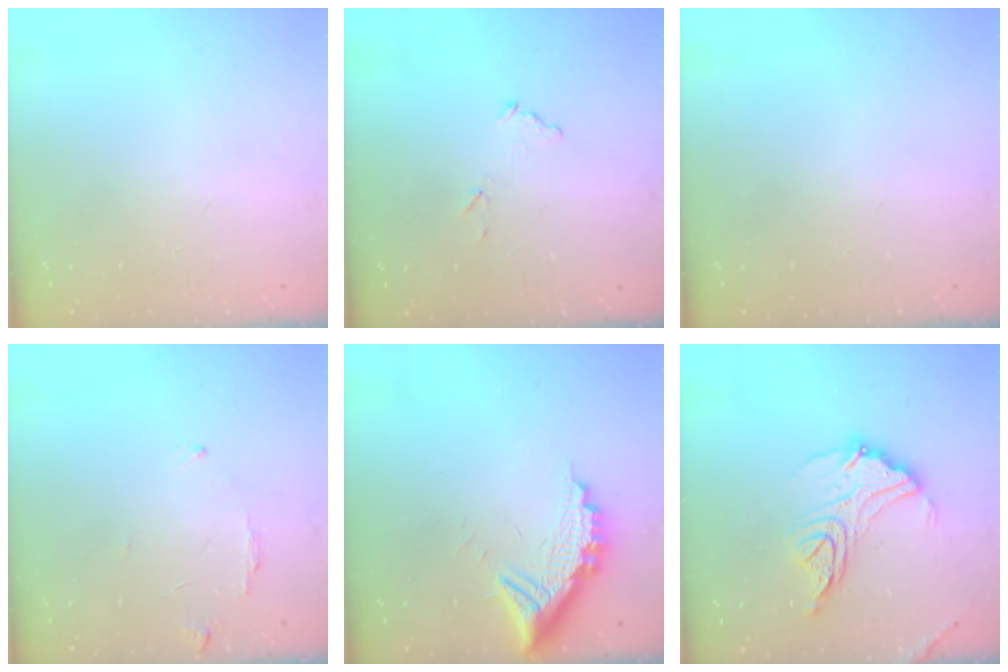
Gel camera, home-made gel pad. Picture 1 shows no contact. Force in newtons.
{"total": 6.5, "press": 6.5, "slide": 0.4}
{"total": 0.0}
{"total": 5.4, "press": 5.4, "slide": 0.5}
{"total": 11.9, "press": 11.9, "slide": 0.7}
{"total": 14.3, "press": 14.3, "slide": 1.0}